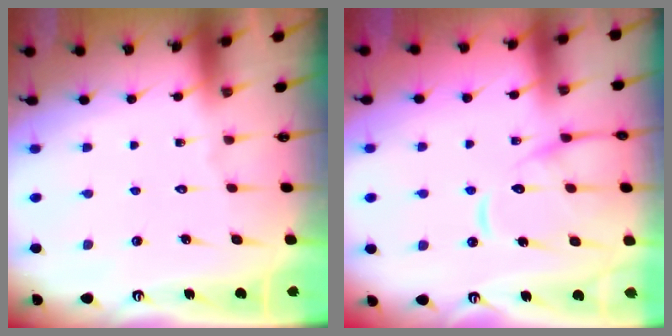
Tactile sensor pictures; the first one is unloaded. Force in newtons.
{"total": 11.6, "press": 11.5, "slide": 1.2}